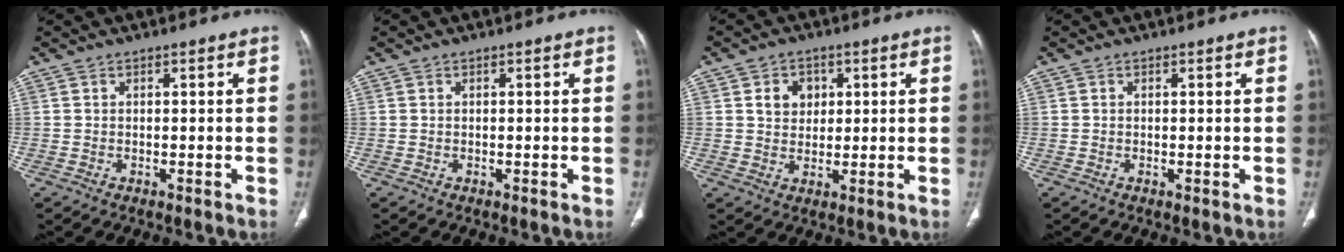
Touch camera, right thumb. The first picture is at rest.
{"total": 0.0}
{"total": 5.2, "force": [1.6, 4.3, 2.4], "torque": [-0.013, -0.005, 0.026]}
{"total": 0.0}